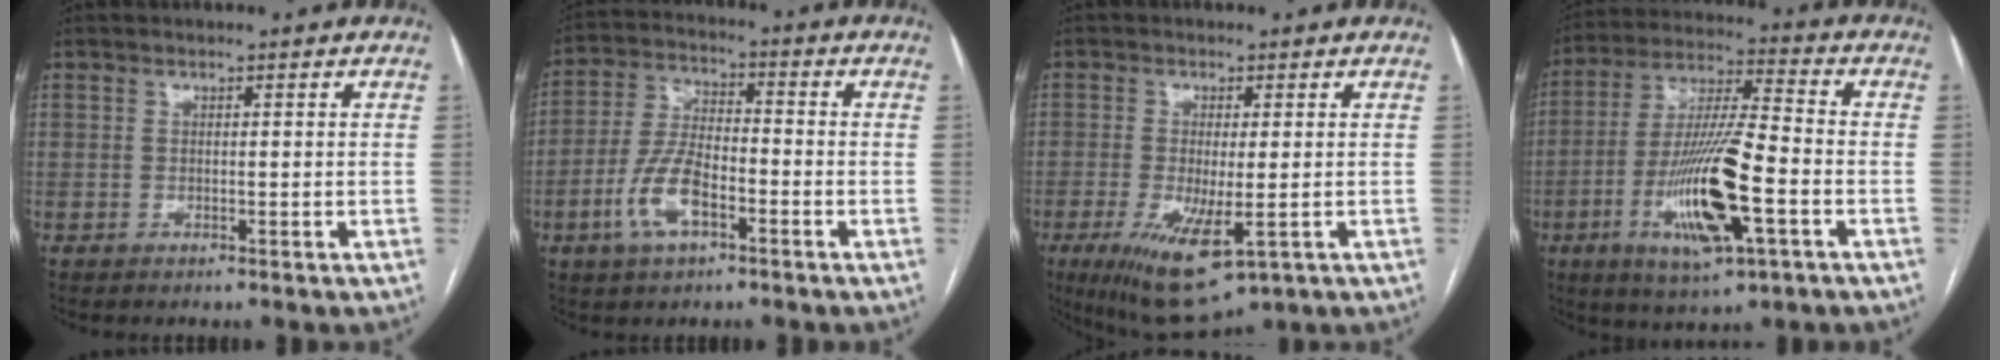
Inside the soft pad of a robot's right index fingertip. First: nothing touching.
{"total": 9.3, "force": [-4.0, 3.7, 7.6], "torque": [-0.168, 0.004, -0.076]}
{"total": 10.4, "force": [-3.9, 3.0, 9.2], "torque": [-0.164, -0.028, -0.050]}
{"total": 16.3, "force": [-5.4, 2.3, 15.2], "torque": [-0.301, -0.013, -0.093]}